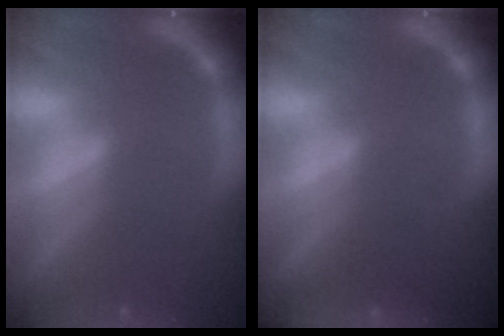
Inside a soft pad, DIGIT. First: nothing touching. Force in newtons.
{"total": 6.5}